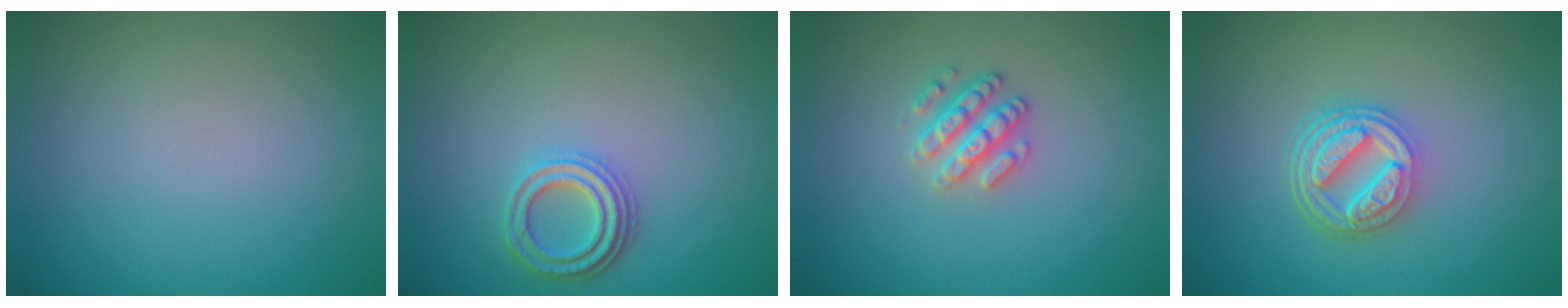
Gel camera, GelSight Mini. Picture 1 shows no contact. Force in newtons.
{"total": 3.0, "press": 2.6, "slide": 1.6}
{"total": 2.6, "press": 2.5, "slide": 0.4}
{"total": 5.1, "press": 3.8, "slide": 3.4}